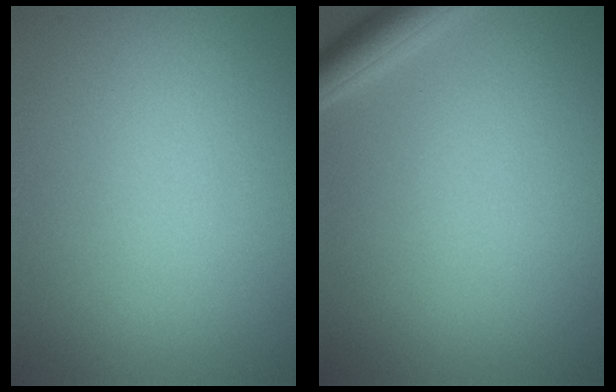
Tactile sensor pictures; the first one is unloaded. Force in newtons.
{"total": 2.6, "press": 2.6, "slide": 0.2}